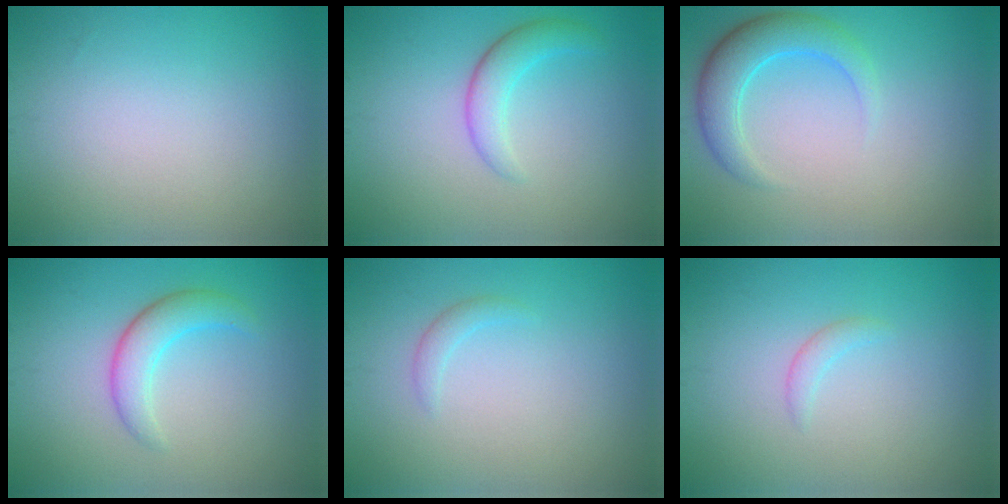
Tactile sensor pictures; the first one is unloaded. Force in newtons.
{"total": 2.5, "press": 2.5, "slide": 0.2}
{"total": 3.9, "press": 3.8, "slide": 0.4}
{"total": 2.9, "press": 2.9, "slide": 0.2}
{"total": 0.9, "press": 0.9, "slide": 0.1}
{"total": 0.9, "press": 0.9, "slide": 0.1}